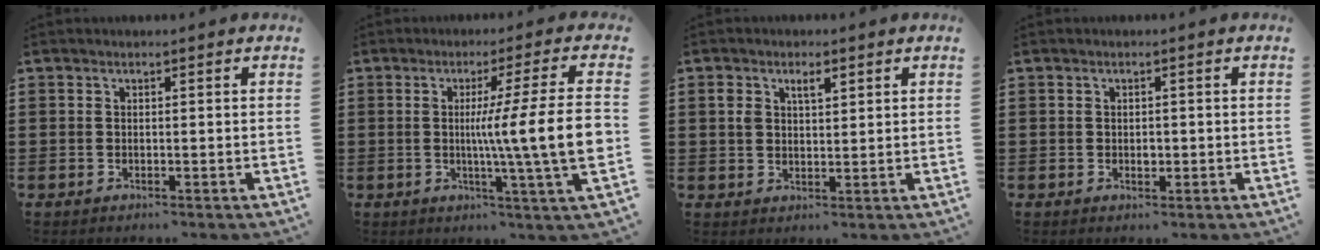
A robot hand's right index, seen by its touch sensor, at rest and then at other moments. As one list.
[{"total": 12.3, "force": [-0.7, -0.7, 12.3], "torque": [-0.206, -0.021, -0.023]}, {"total": 2.8, "force": [1.3, 1.5, 2.0], "torque": [-0.046, 0.008, 0.022]}, {"total": 1.3, "force": [-0.1, 0.7, 1.0], "torque": [-0.020, 0.003, -0.002]}]